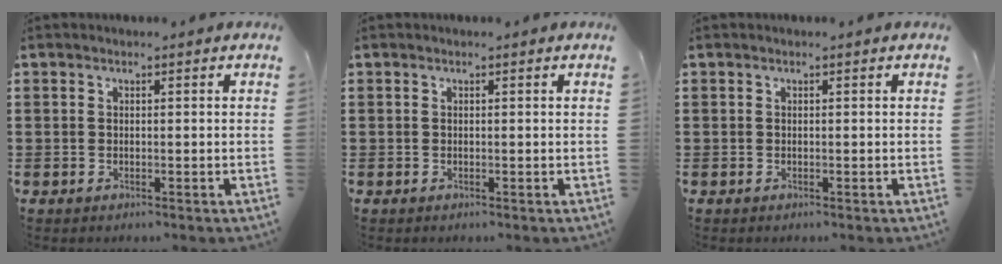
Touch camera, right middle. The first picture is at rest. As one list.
[{"total": 0.0}, {"total": 0.0}]